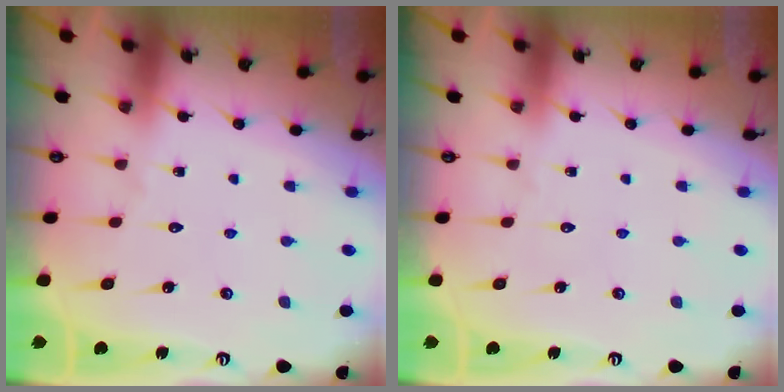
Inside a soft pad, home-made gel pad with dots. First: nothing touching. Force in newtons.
{"total": 0.0}